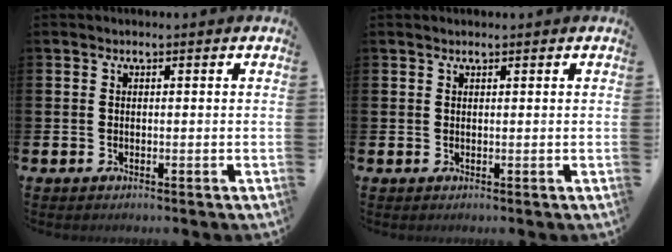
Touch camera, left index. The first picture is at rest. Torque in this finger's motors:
{"motor_torque": [-0.68, -1.46, -1.05, -0.04]}